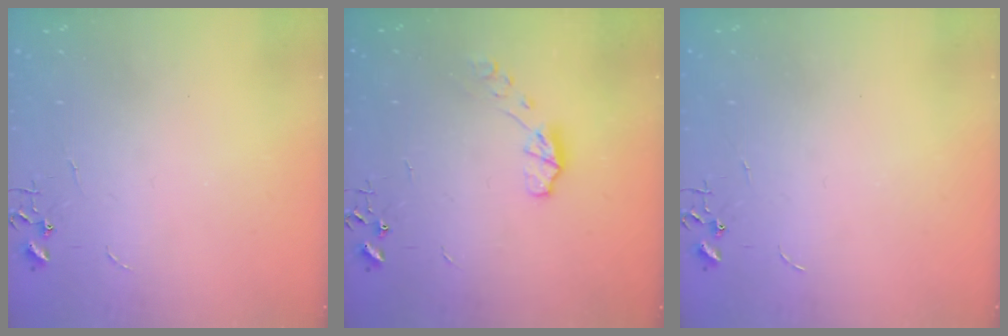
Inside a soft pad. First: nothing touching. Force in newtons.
{"total": 6.0, "press": 6.0, "slide": 0.6}
{"total": 0.0}